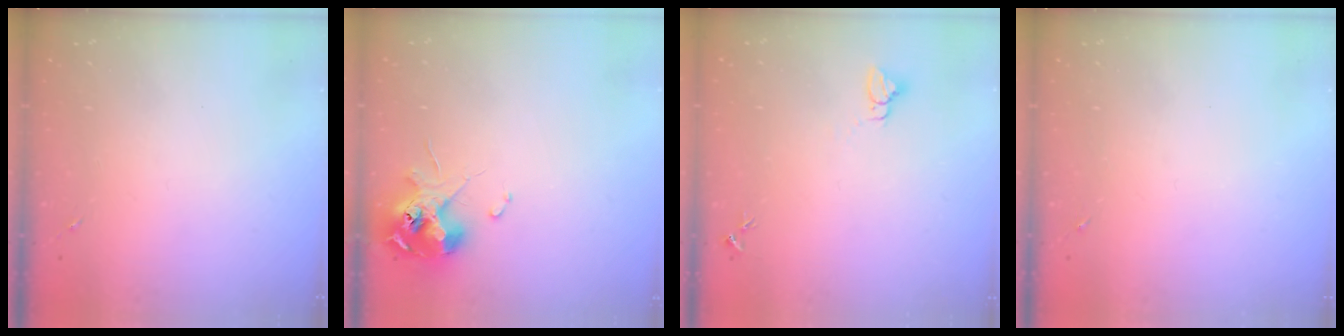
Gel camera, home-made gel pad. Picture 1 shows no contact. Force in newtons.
{"total": 11.3, "press": 11.2, "slide": 1.5}
{"total": 2.7, "press": 2.7, "slide": 0.1}
{"total": 0.0}